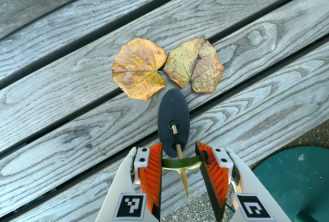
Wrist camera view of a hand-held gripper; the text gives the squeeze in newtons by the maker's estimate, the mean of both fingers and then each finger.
{"total": 9.2, "left": 9.5, "right": 9.0}